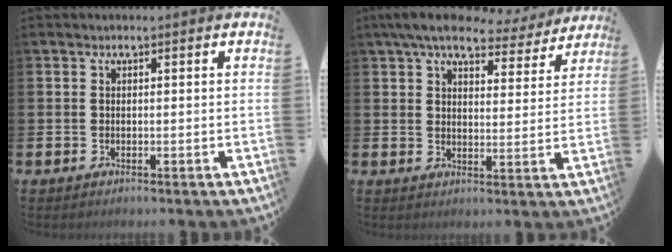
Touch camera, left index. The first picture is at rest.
{"total": 7.4, "force": [6.5, 2.3, 2.9], "torque": [-0.062, -0.034, 0.111]}